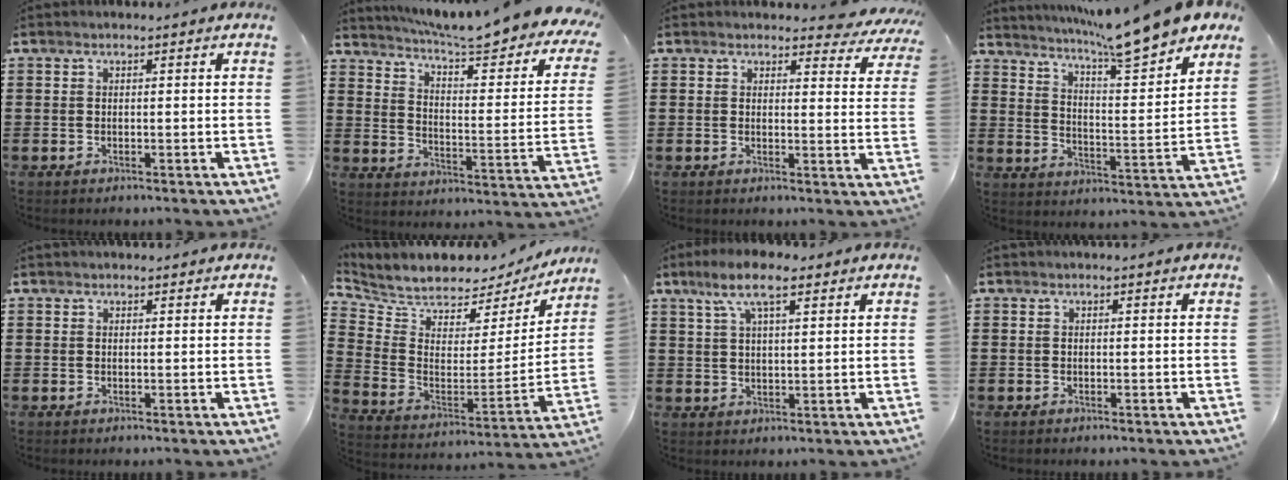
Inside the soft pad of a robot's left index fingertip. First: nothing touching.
{"total": 6.3, "force": [5.6, 0.0, 2.9], "torque": [-0.075, -0.051, 0.090]}
{"total": 3.5, "force": [3.2, 0.9, 1.2], "torque": [-0.018, -0.017, 0.055]}
{"total": 9.3, "force": [8.6, -0.7, 3.7], "torque": [-0.081, -0.065, 0.138]}
{"total": 0.9, "force": [0.8, 0.4, 0.0], "torque": [-0.001, 0.001, 0.017]}
{"total": 5.3, "force": [5.2, 1.3, 0.0], "torque": [-0.041, -0.058, 0.089]}
{"total": 7.8, "force": [4.8, 2.3, 5.7], "torque": [-0.122, 0.008, 0.085]}
{"total": 0.0}